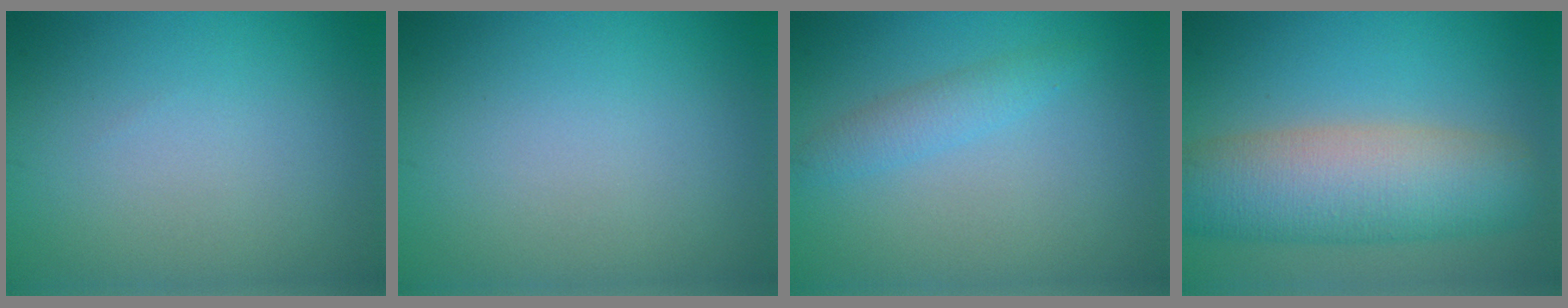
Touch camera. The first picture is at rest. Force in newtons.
{"total": 0.0}
{"total": 2.0, "press": 2.0, "slide": 0.1}
{"total": 9.0, "press": 9.0, "slide": 0.7}